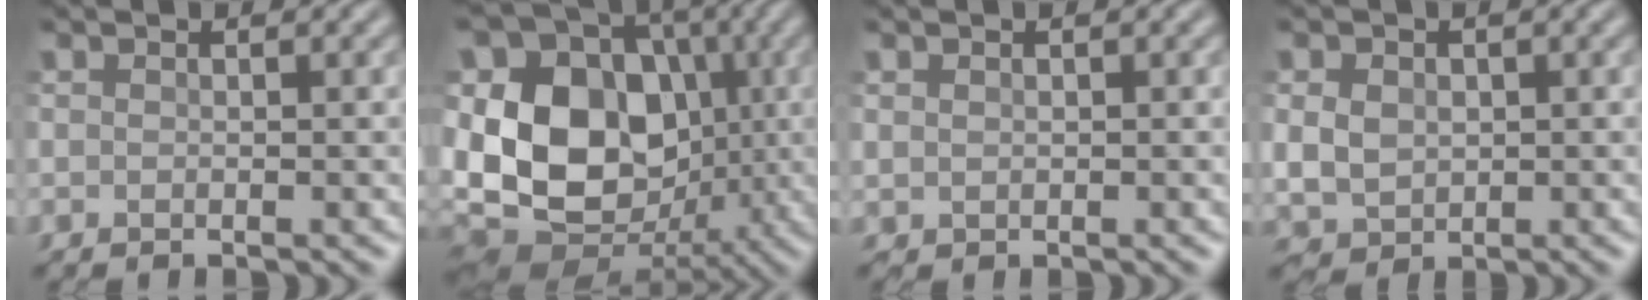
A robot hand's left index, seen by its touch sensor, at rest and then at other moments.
{"total": 16.0, "force": [-0.1, 13.0, 9.4], "torque": [-0.178, 0.009, -0.015]}
{"total": 0.5, "force": [0.3, 0.5, 0.1], "torque": [-0.003, -0.003, 0.008]}
{"total": 3.2, "force": [0.4, 2.6, 1.8], "torque": [-0.043, -0.003, 0.007]}